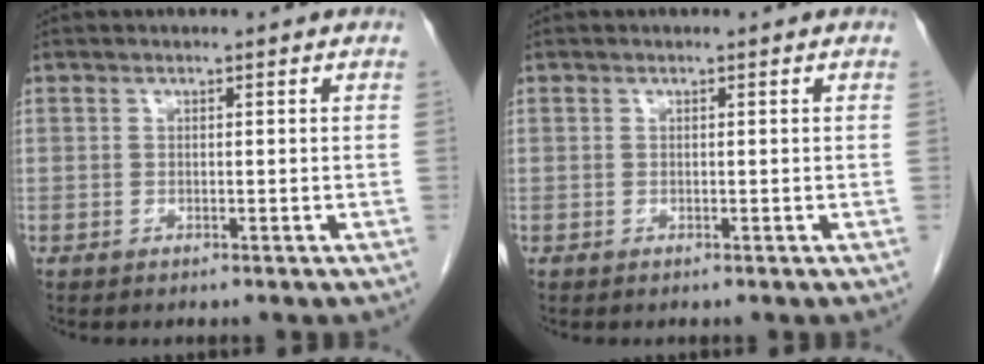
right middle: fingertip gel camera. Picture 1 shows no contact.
{"total": 0.0}